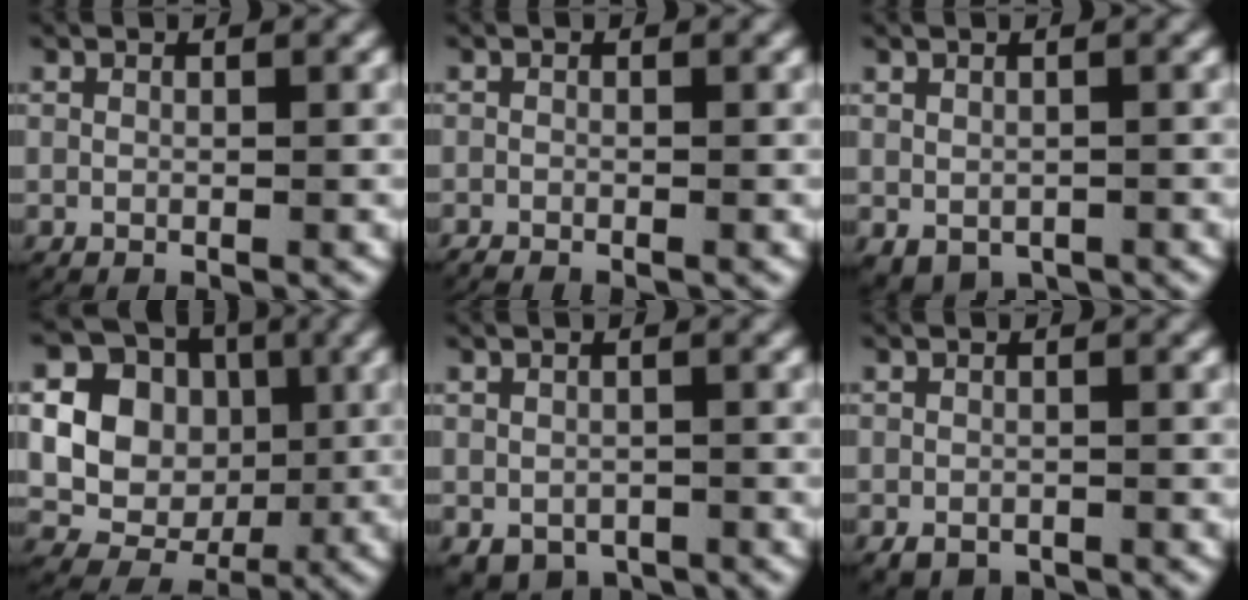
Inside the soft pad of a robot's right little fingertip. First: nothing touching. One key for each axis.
{"total": 1.3, "fx": -1.2, "fy": 0.3, "fz": 0.3, "tx": -0.009, "ty": -0.009, "tz": -0.018}
{"total": 2.3, "fx": -0.9, "fy": 1.8, "fz": 1.2, "tx": -0.016, "ty": -0.012, "tz": -0.004}
{"total": 14.0, "fx": 0.4, "fy": 12.3, "fz": 6.7, "tx": -0.145, "ty": -0.031, "tz": 0.008}
{"total": 3.2, "fx": -2.0, "fy": 2.3, "fz": 1.1, "tx": -0.014, "ty": -0.016, "tz": -0.023}
{"total": 1.5, "fx": -1.1, "fy": 0.9, "fz": 0.6, "tx": -0.011, "ty": -0.010, "tz": -0.013}